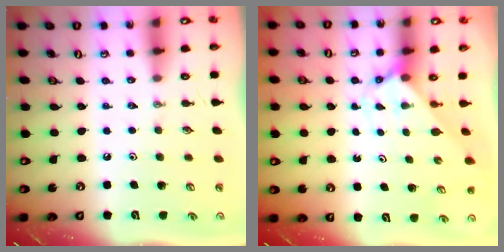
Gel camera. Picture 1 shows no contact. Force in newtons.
{"total": 2.7, "press": 2.7, "slide": 0.2}